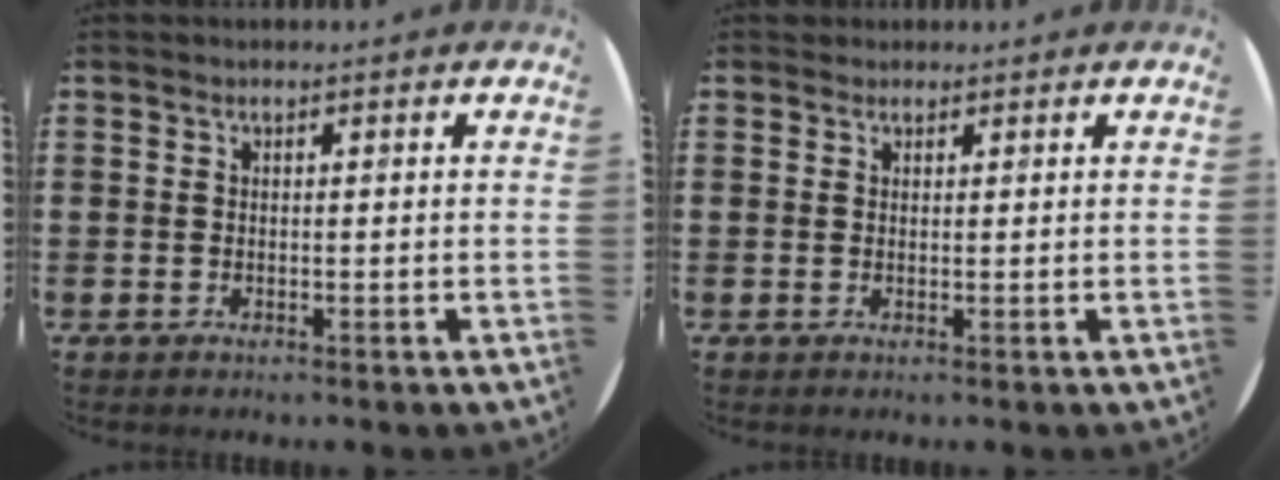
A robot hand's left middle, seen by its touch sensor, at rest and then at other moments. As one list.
[{"total": 0.8, "force": [0.7, 0.3, -0.2], "torque": [0.011, 0.001, 0.011]}]